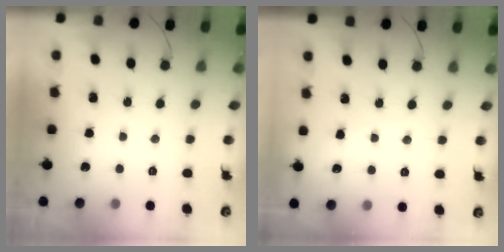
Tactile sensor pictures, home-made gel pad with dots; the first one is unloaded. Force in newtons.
{"total": 2.9, "press": 2.9, "slide": 0.4}